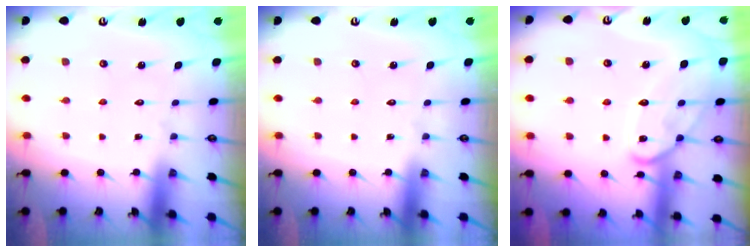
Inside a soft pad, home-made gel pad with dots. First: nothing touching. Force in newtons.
{"total": 0.0}
{"total": 12.8, "press": 12.7, "slide": 1.2}